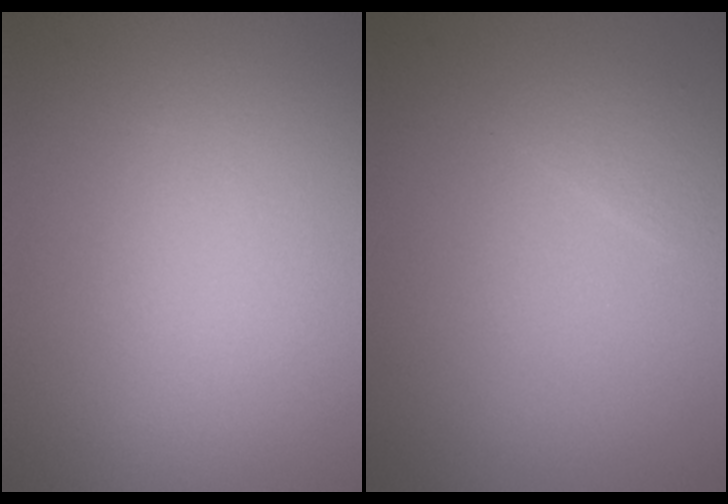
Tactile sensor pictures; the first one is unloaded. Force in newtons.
{"total": 0.9, "press": 0.9, "slide": 0.0}